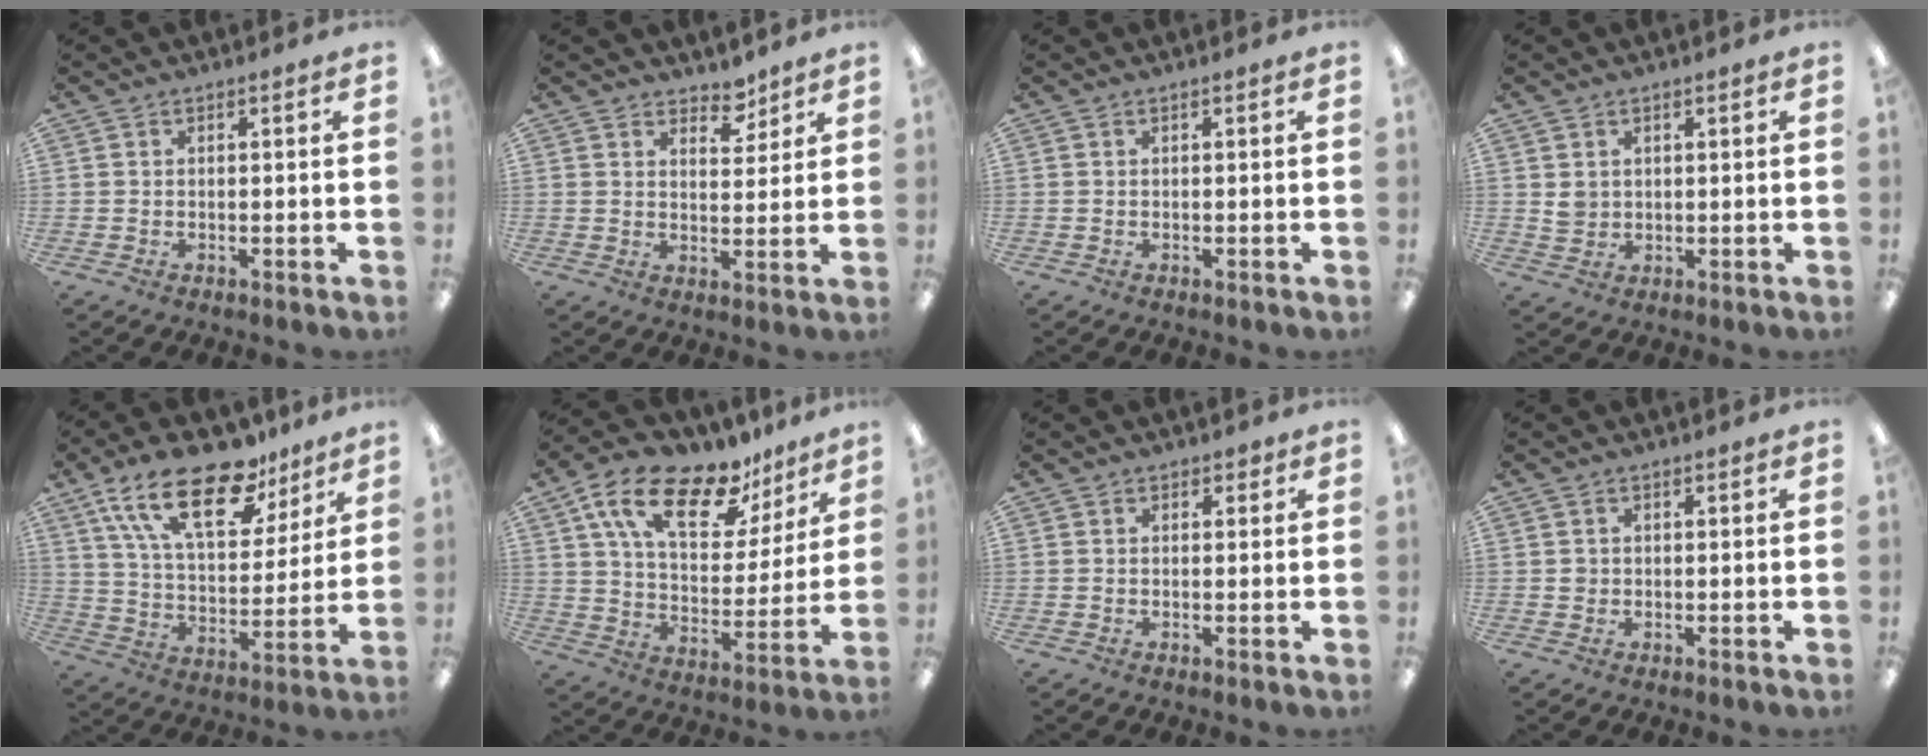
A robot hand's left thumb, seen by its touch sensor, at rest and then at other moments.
{"total": 5.3, "force": [4.4, 2.5, 1.3], "torque": [-0.005, -0.030, 0.077]}
{"total": 0.0}
{"total": 2.8, "force": [1.2, 2.5, 0.6], "torque": [-0.010, -0.001, 0.020]}
{"total": 25.4, "force": [15.1, 11.9, 16.5], "torque": [-0.308, -0.079, 0.266]}
{"total": 20.1, "force": [13.1, 9.3, 12.0], "torque": [-0.207, -0.071, 0.227]}
{"total": 1.2, "force": [0.8, 0.9, 0.3], "torque": [0.001, -0.001, 0.013]}
{"total": 1.2, "force": [0.2, 1.2, 0.2], "torque": [-0.005, 0.005, 0.001]}